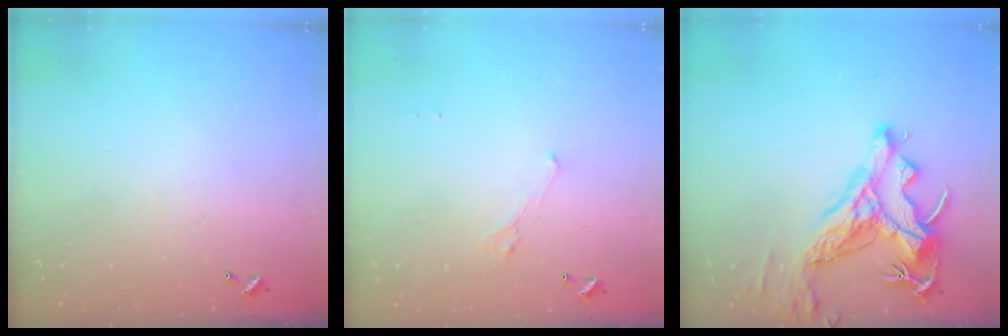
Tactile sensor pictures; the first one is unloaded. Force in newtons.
{"total": 0.8, "press": 0.4, "slide": 0.7}
{"total": 11.2, "press": 11.0, "slide": 2.4}